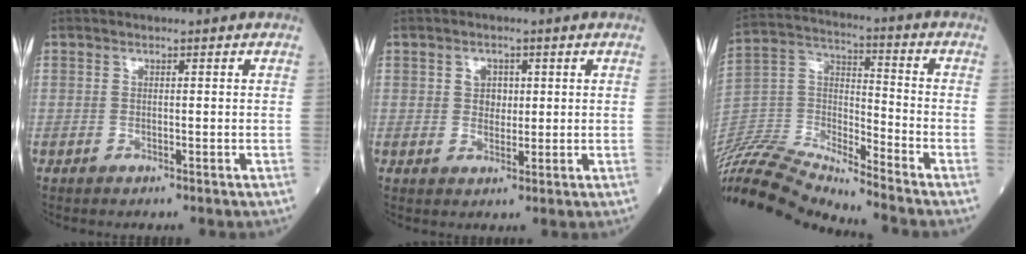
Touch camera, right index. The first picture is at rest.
{"total": 2.7, "force": [0.8, 2.0, 1.6], "torque": [-0.021, 0.002, 0.013]}
{"total": 16.6, "force": [-16.2, -0.2, 3.5], "torque": [-0.070, 0.036, -0.307]}